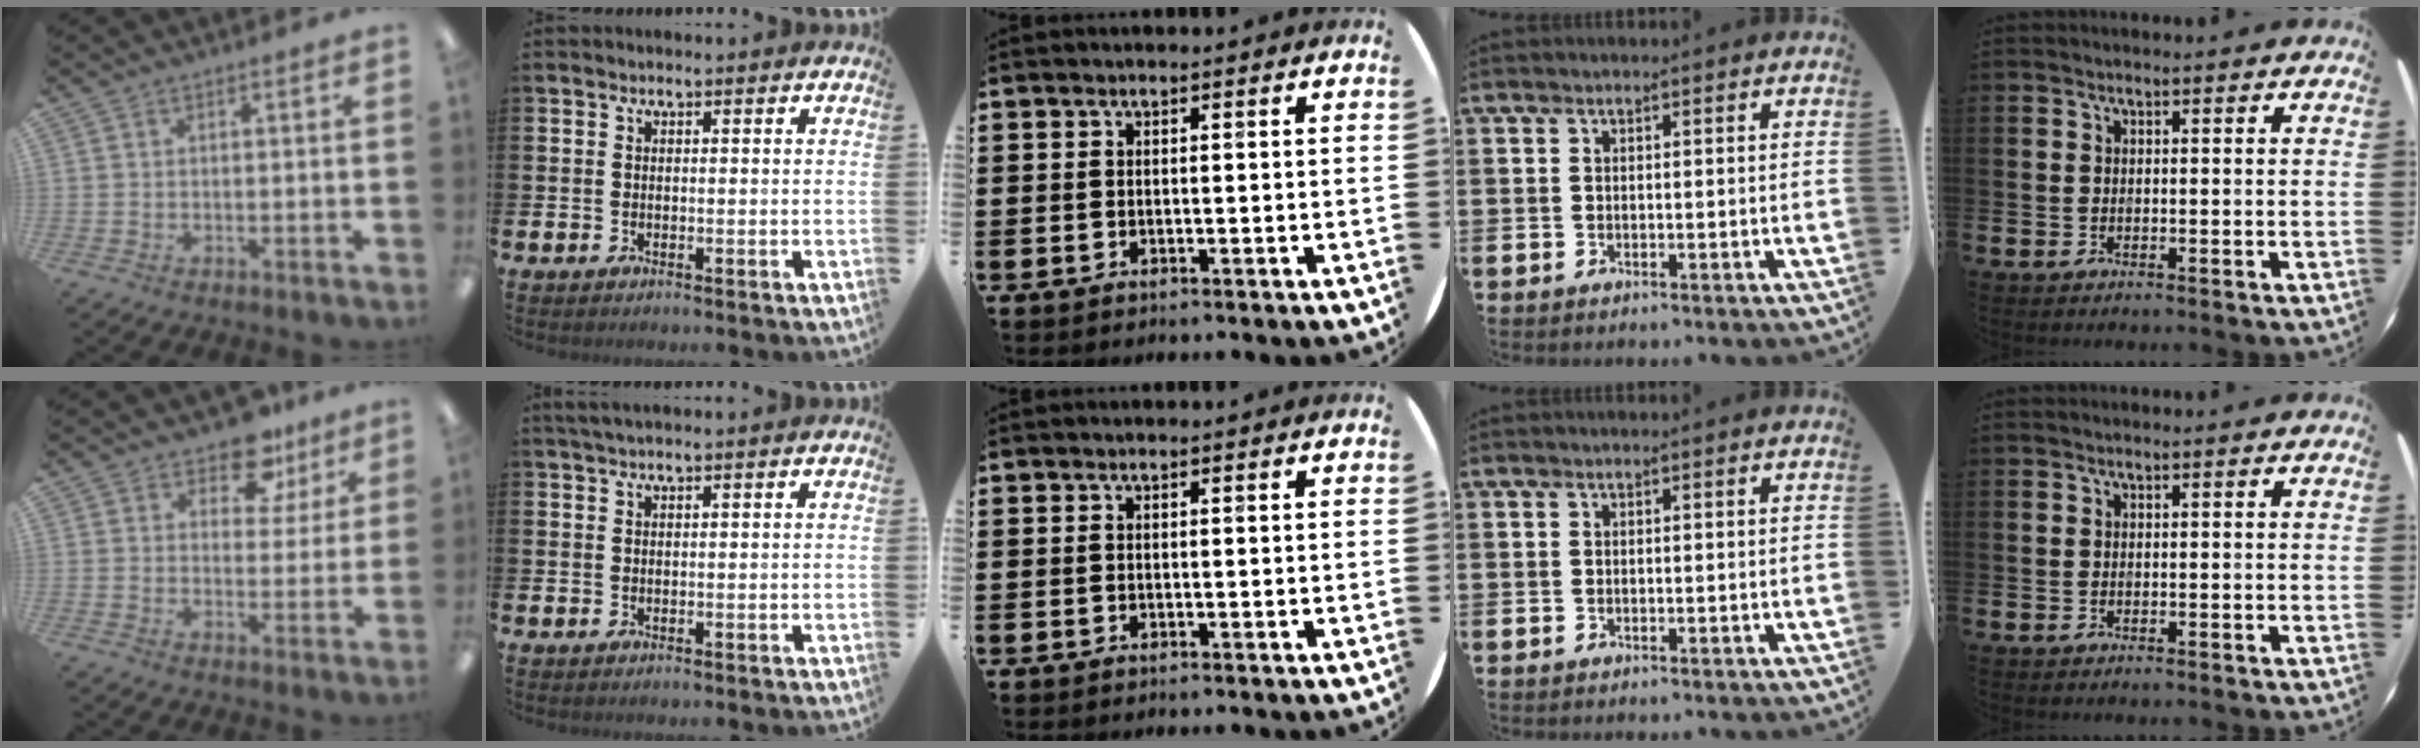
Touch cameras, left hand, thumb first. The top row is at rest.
{"thumb": {"total": 9.7, "force": [7.0, 5.3, 4.2], "torque": [-0.062, -0.033, 0.125]}, "index": {"total": 1.5, "force": [1.2, 0.1, 0.8], "torque": [-0.016, 0.003, 0.022]}}